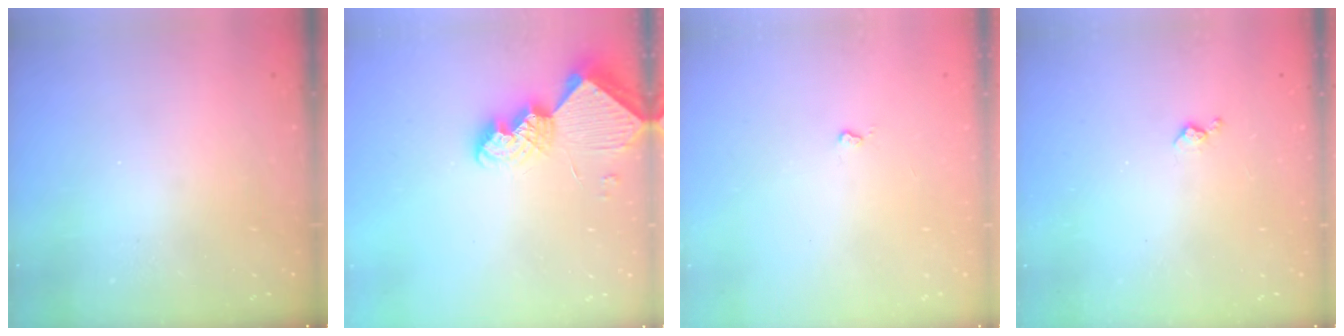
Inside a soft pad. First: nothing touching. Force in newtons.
{"total": 10.4, "press": 10.3, "slide": 0.8}
{"total": 2.7, "press": 2.6, "slide": 0.4}
{"total": 3.7, "press": 3.6, "slide": 0.6}